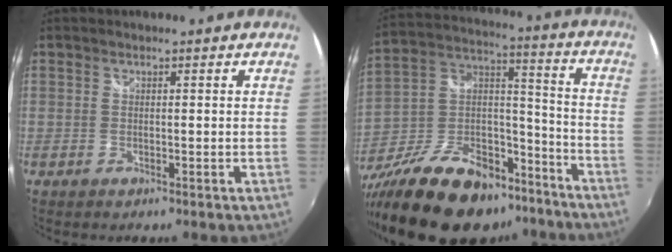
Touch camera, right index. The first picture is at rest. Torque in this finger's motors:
{"motor_torque": [1.04, -1.10, 0.62, 0.13]}